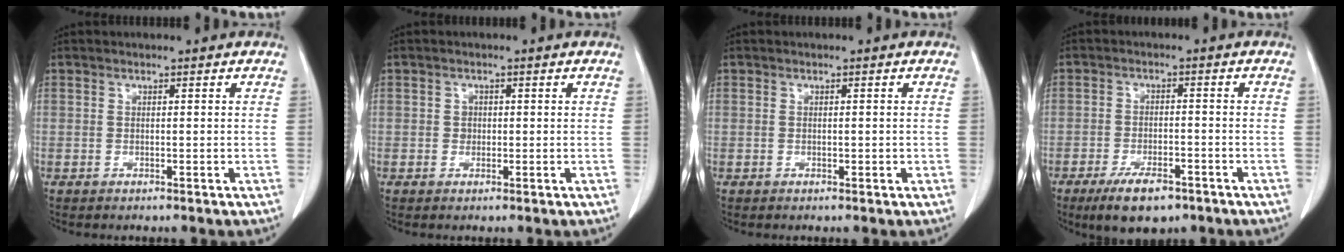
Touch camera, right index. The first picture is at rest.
{"total": 1.2, "force": [0.1, 1.2, 0.4], "torque": [-0.005, 0.002, 0.001]}
{"total": 0.7, "force": [0.0, 0.4, 0.5], "torque": [-0.009, 0.001, 0.000]}
{"total": 7.3, "force": [-5.0, 2.6, 4.7], "torque": [-0.083, -0.007, -0.078]}